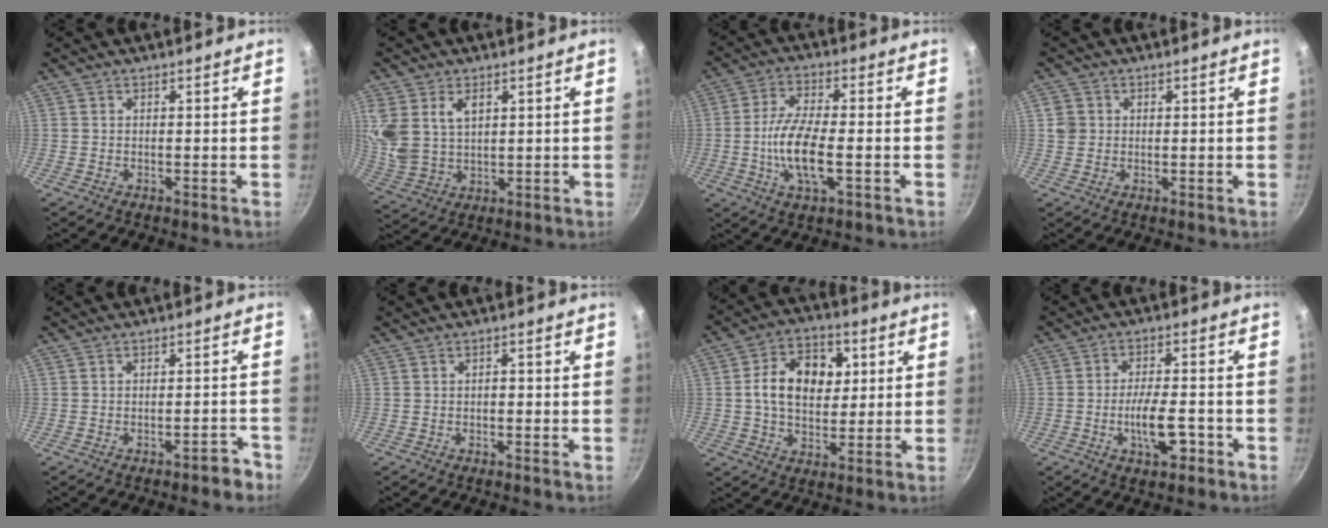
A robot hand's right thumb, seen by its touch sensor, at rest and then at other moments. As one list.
[{"total": 11.9, "force": [3.8, 7.8, 8.1], "torque": [-0.177, -0.005, 0.090]}, {"total": 10.9, "force": [-2.0, 4.1, 10.0], "torque": [-0.203, 0.010, -0.038]}, {"total": 2.8, "force": [0.5, 2.6, 0.8], "torque": [0.000, 0.001, 0.009]}, {"total": 2.9, "force": [-2.3, 1.0, 1.4], "torque": [-0.011, 0.029, -0.029]}, {"total": 1.2, "force": [-0.3, 0.8, 0.8], "torque": [-0.002, 0.004, -0.007]}, {"total": 13.4, "force": [2.3, 9.2, 9.5], "torque": [-0.128, 0.007, 0.033]}, {"total": 7.7, "force": [-2.7, 3.1, 6.5], "torque": [-0.107, 0.015, -0.045]}]